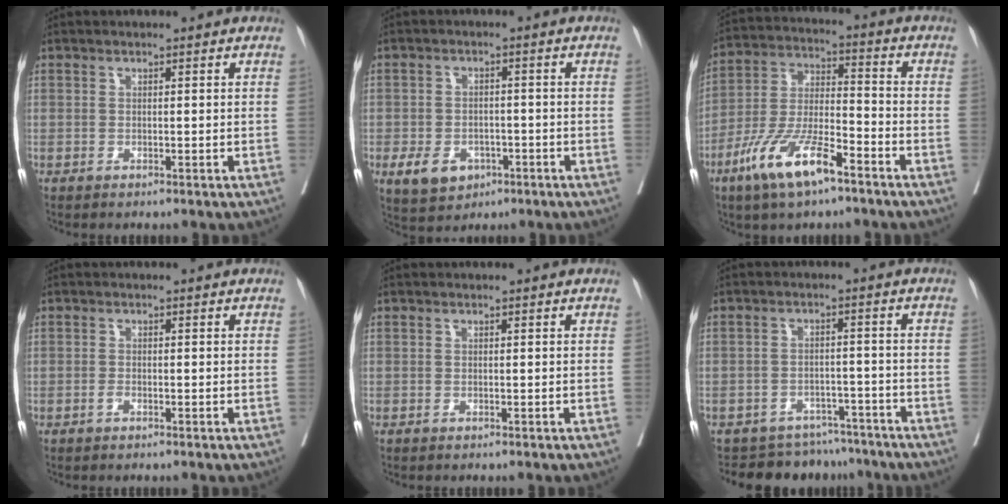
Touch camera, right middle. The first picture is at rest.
{"total": 6.9, "force": [-3.2, 5.1, 3.4], "torque": [-0.057, 0.007, -0.040]}
{"total": 12.4, "force": [-7.5, 2.9, 9.4], "torque": [-0.194, -0.011, -0.143]}
{"total": 0.6, "force": [-0.4, 0.2, 0.4], "torque": [-0.006, 0.001, -0.008]}
{"total": 0.0}
{"total": 8.1, "force": [-7.2, 3.6, -0.3], "torque": [0.016, 0.027, -0.095]}